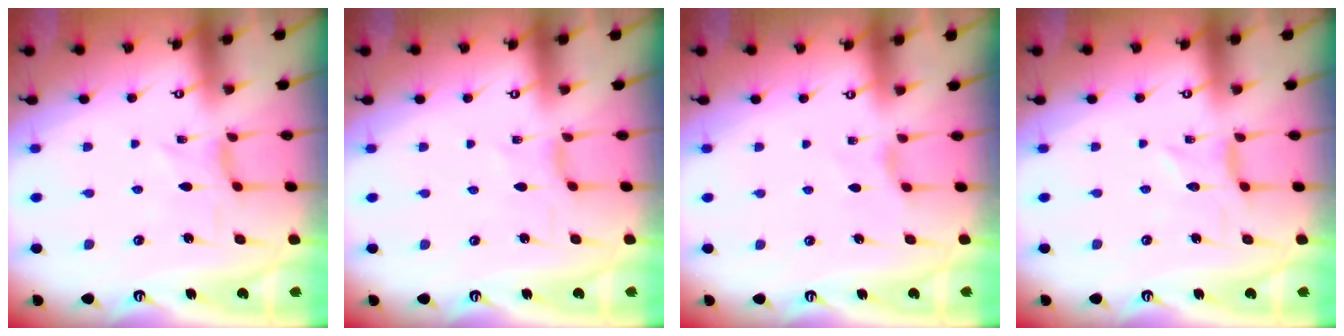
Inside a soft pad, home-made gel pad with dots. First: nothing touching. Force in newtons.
{"total": 2.0, "press": 2.0, "slide": 0.3}
{"total": 2.7, "press": 2.6, "slide": 0.5}
{"total": 0.0}